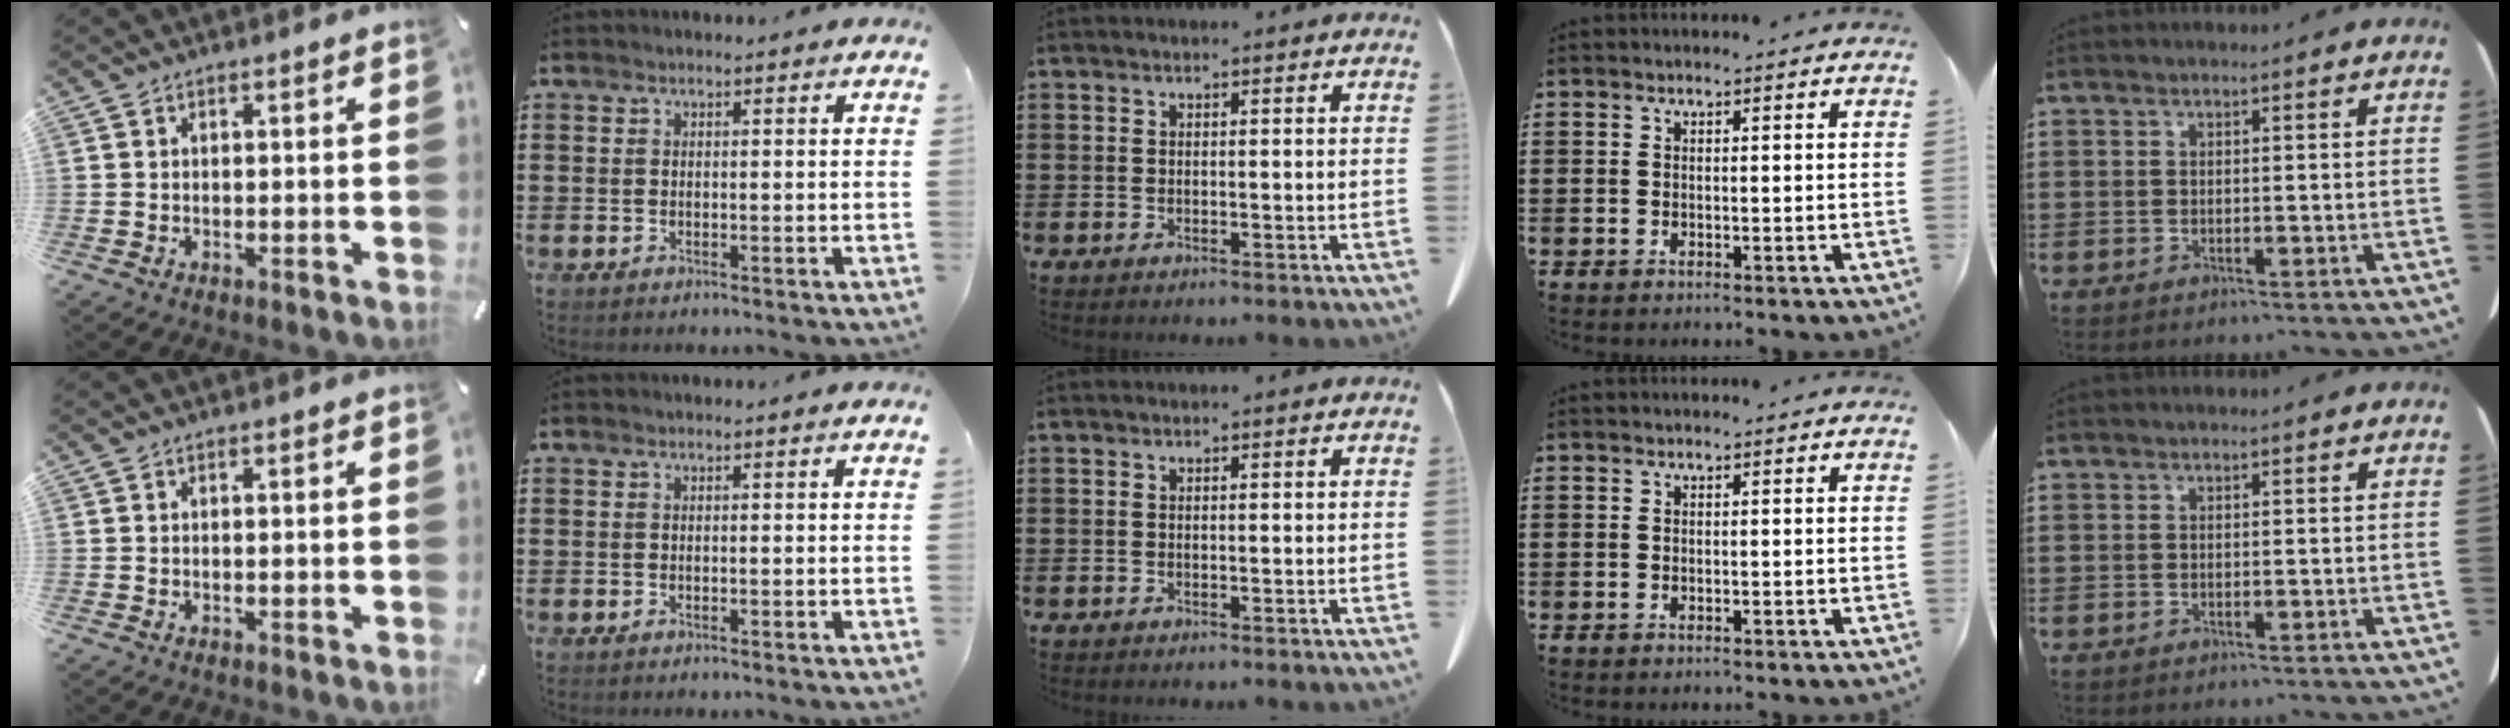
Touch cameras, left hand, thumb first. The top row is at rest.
{}